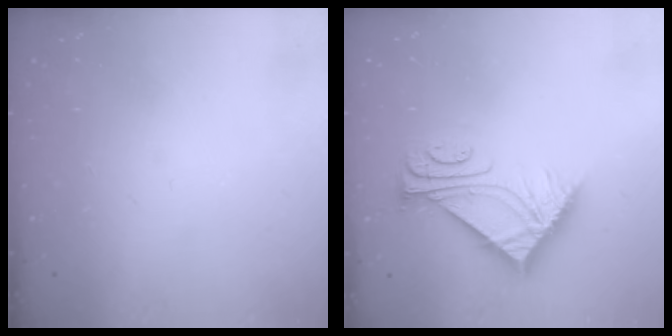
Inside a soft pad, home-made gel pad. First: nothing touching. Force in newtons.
{"total": 9.0, "press": 9.0, "slide": 0.1}